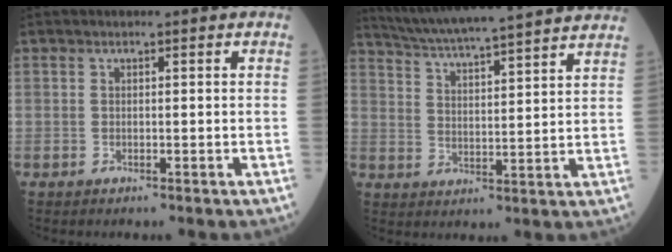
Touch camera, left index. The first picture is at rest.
{"total": 20.4, "force": [18.5, 0.1, 8.6], "torque": [-0.151, 0.004, 0.262]}